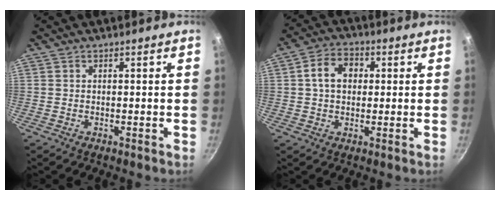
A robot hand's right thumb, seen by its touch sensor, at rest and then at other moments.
{"total": 7.3, "force": [1.1, 5.5, 4.7], "torque": [-0.060, 0.014, 0.009]}